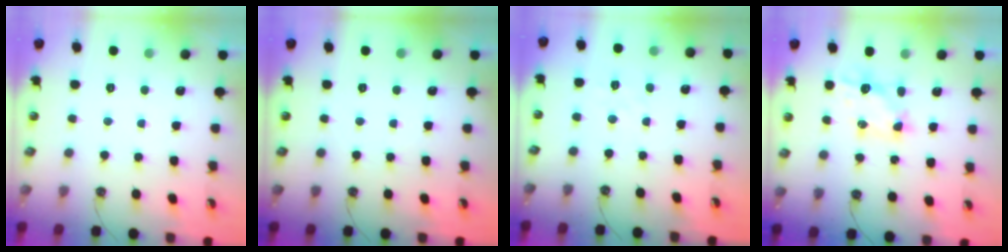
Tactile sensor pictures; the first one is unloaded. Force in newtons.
{"total": 0.0}
{"total": 4.4, "press": 4.3, "slide": 0.6}
{"total": 5.8, "press": 5.8, "slide": 0.2}